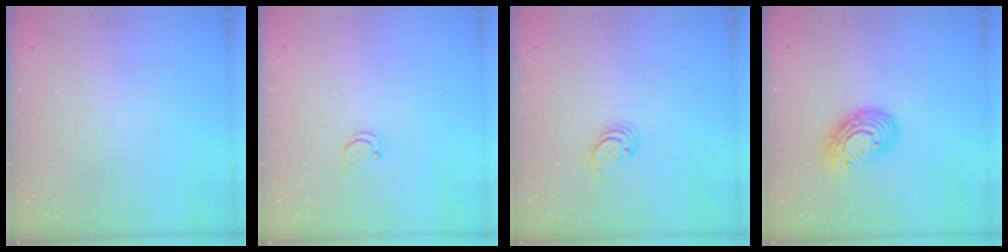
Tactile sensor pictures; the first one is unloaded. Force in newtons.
{"total": 1.5, "press": 1.5, "slide": 0.3}
{"total": 2.7, "press": 2.7, "slide": 0.3}
{"total": 11.8, "press": 11.7, "slide": 0.9}